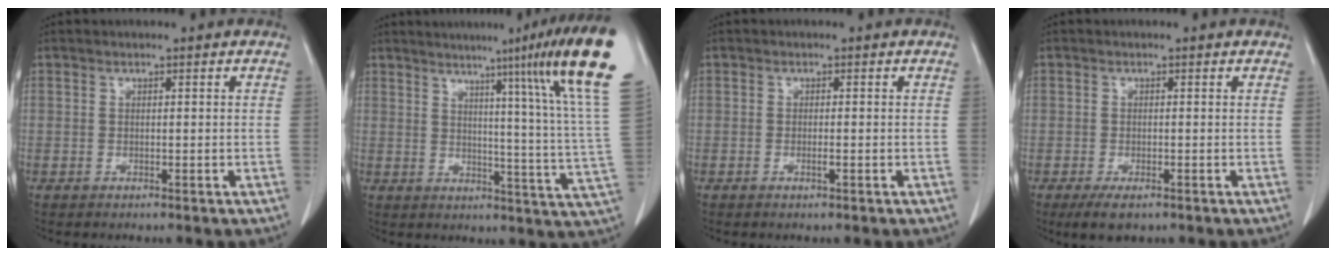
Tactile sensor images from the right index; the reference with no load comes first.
{"total": 19.4, "force": [11.8, -3.0, 15.1], "torque": [-0.193, -0.057, 0.124]}
{"total": 0.9, "force": [-0.3, 0.0, 0.8], "torque": [-0.016, 0.001, -0.004]}
{"total": 3.2, "force": [-1.7, 1.6, 2.1], "torque": [-0.042, -0.004, -0.023]}